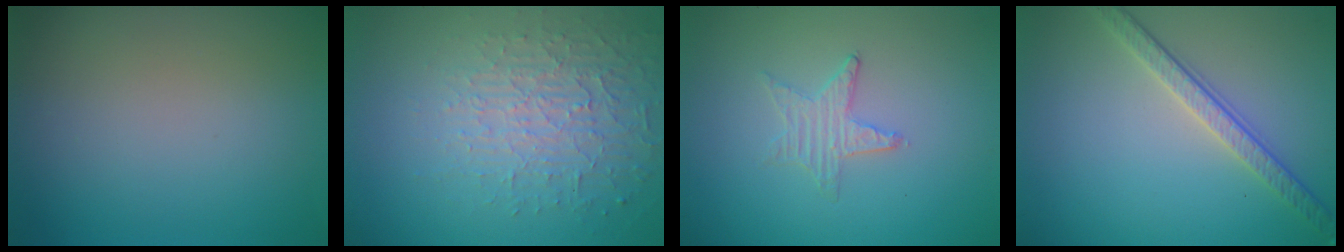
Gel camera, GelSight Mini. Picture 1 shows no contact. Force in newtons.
{"total": 3.7, "press": 3.2, "slide": 1.7}
{"total": 0.9, "press": 0.9, "slide": 0.2}
{"total": 3.5, "press": 2.8, "slide": 2.0}